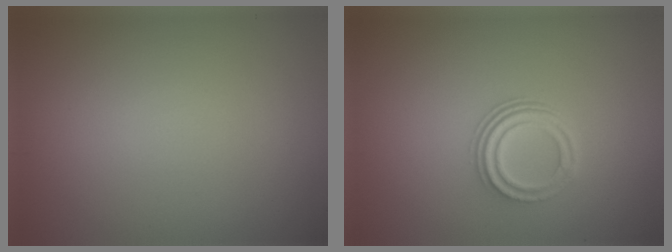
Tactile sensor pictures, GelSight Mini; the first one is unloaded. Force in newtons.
{"total": 3.0, "press": 2.2, "slide": 2.1}